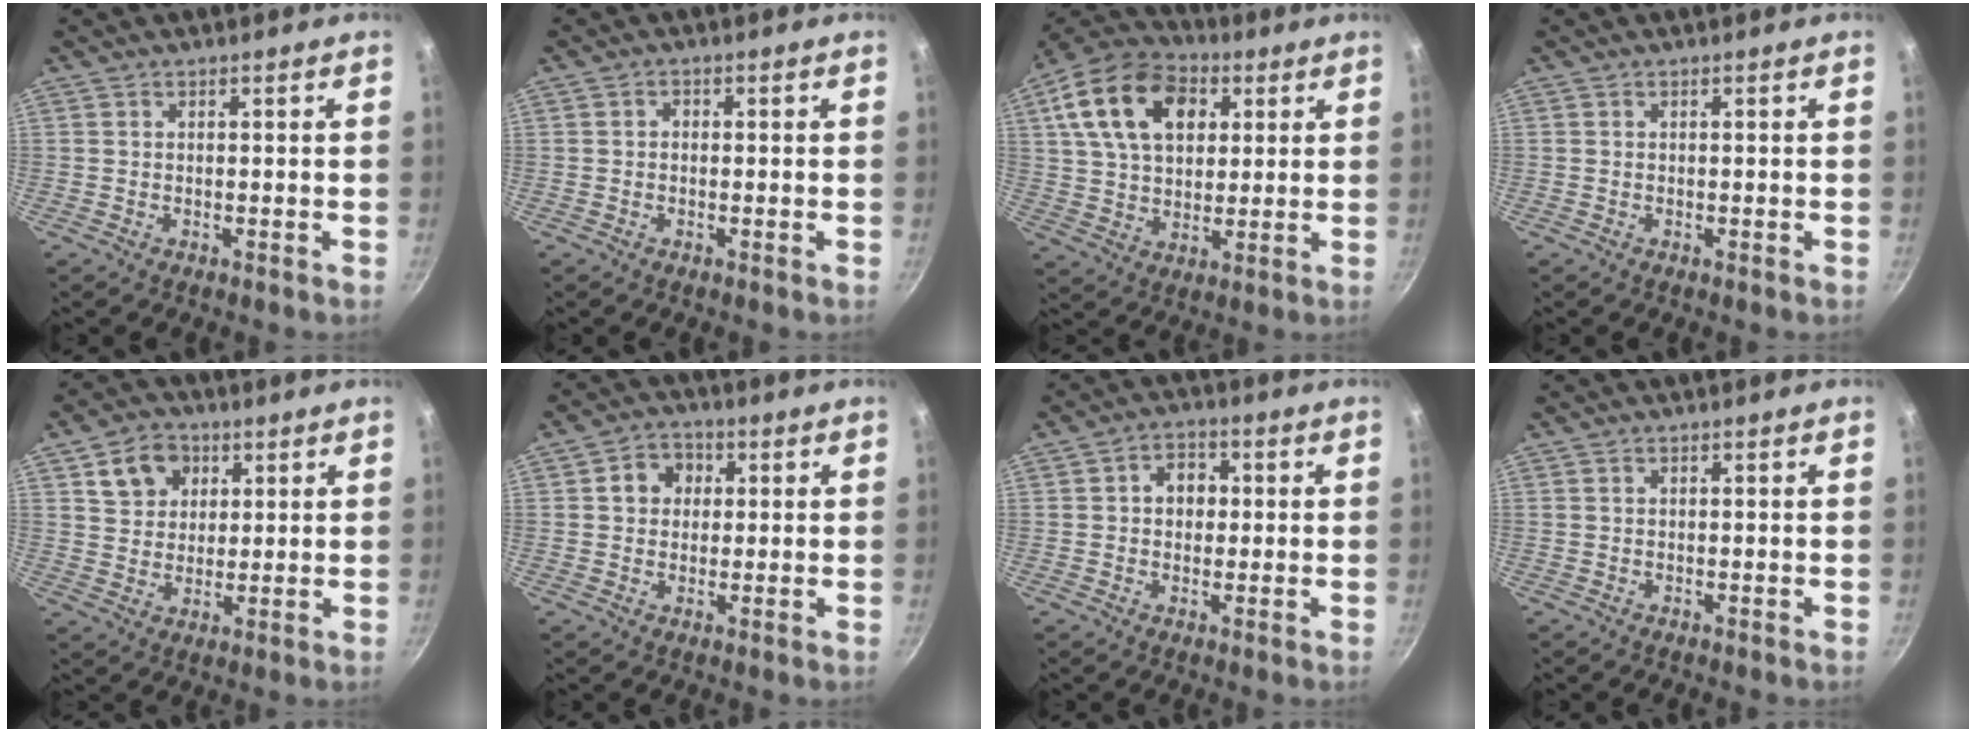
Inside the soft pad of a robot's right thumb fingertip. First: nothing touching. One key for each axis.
{"total": 1.1, "fx": -0.1, "fy": 0.9, "fz": 0.6, "tx": -0.011, "ty": 0.006, "tz": -0.003}
{"total": 18.9, "fx": 6.4, "fy": 12.7, "fz": 12.5, "tx": -0.203, "ty": 0.006, "tz": 0.100}
{"total": 0.0}
{"total": 8.2, "fx": 3.3, "fy": 6.7, "fz": 3.4, "tx": -0.028, "ty": 0.002, "tz": 0.055}
{"total": 5.9, "fx": 1.3, "fy": 5.1, "fz": 2.7, "tx": -0.010, "ty": 0.008, "tz": 0.012}
{"total": 5.4, "fx": 0.6, "fy": 4.4, "fz": 3.1, "tx": -0.019, "ty": 0.010, "tz": 0.002}
{"total": 0.0}